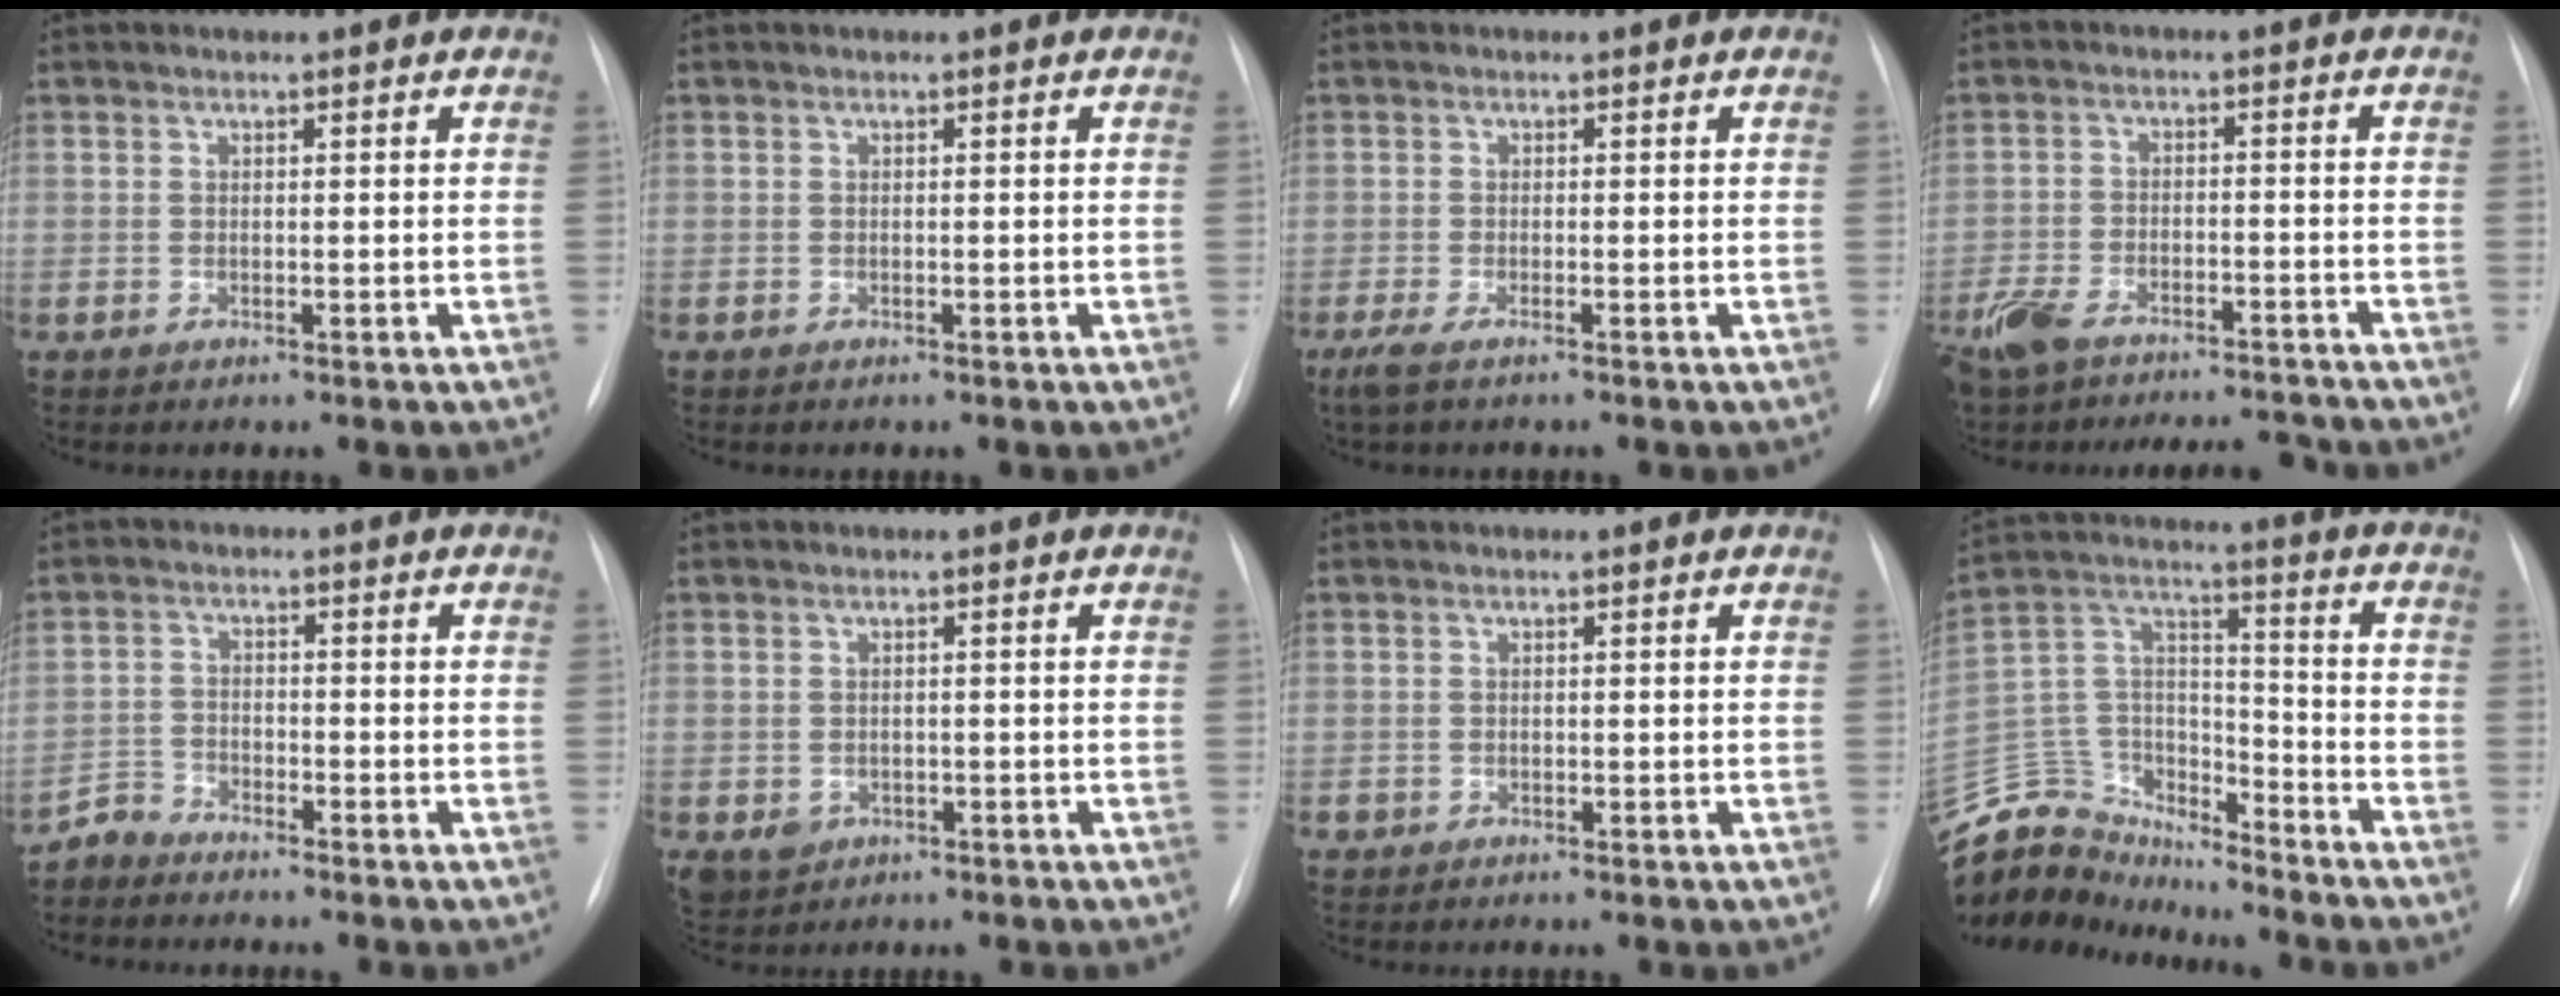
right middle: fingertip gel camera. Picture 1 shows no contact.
{"total": 0.0}
{"total": 3.1, "force": [-2.1, 0.6, 2.2], "torque": [-0.047, -0.010, -0.039]}
{"total": 12.0, "force": [-10.4, 3.8, 4.6], "torque": [-0.091, 0.014, -0.165]}
{"total": 2.9, "force": [-2.8, 0.7, -0.7], "torque": [0.019, -0.007, -0.058]}
{"total": 3.7, "force": [-1.4, 3.3, 1.0], "torque": [-0.020, 0.000, -0.012]}
{"total": 0.6, "force": [-0.3, 0.6, 0.1], "torque": [-0.001, 0.004, -0.005]}
{"total": 16.3, "force": [-15.4, 5.0, 1.7], "torque": [-0.044, 0.073, -0.273]}